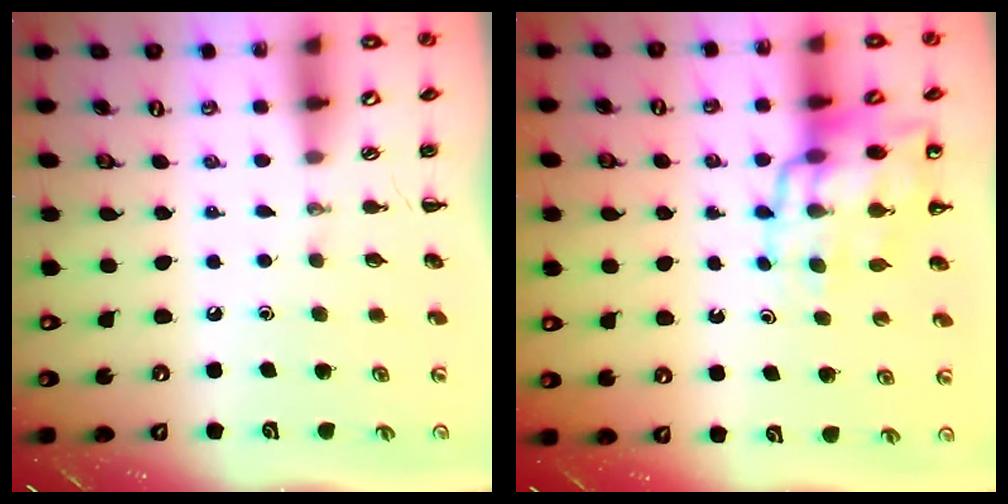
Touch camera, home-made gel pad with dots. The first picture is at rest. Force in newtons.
{"total": 14.0, "press": 13.5, "slide": 3.7}